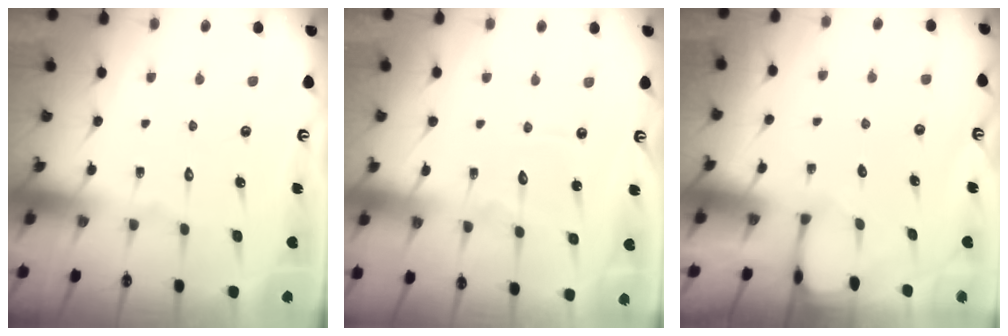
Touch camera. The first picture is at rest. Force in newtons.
{"total": 4.6, "press": 4.6, "slide": 0.3}
{"total": 1.3, "press": 1.2, "slide": 0.2}